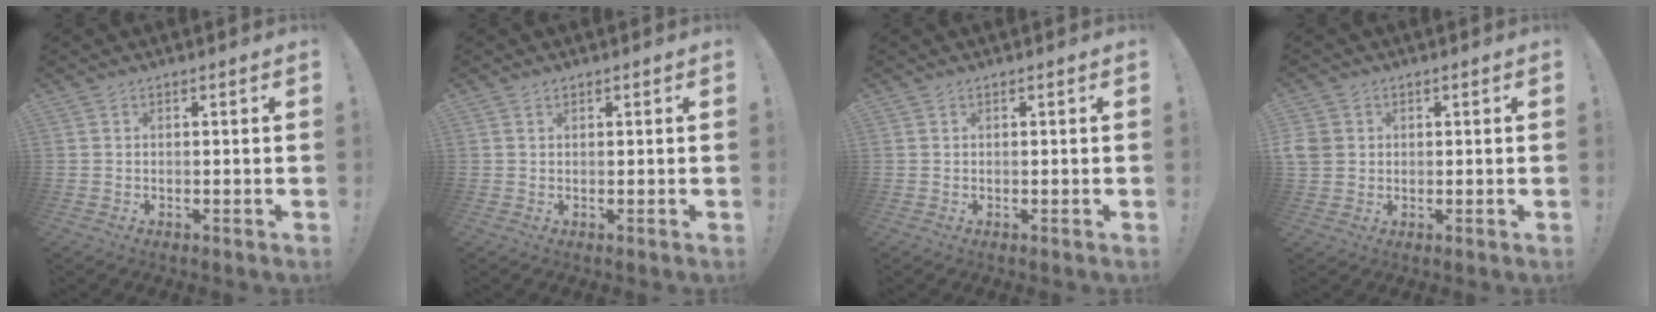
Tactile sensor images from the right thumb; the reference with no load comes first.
{"total": 0.6, "force": [0.5, 0.4, 0.2], "torque": [0.001, -0.002, 0.009]}
{"total": 0.0}
{"total": 4.7, "force": [1.0, 4.1, 2.0], "torque": [-0.049, 0.000, 0.022]}